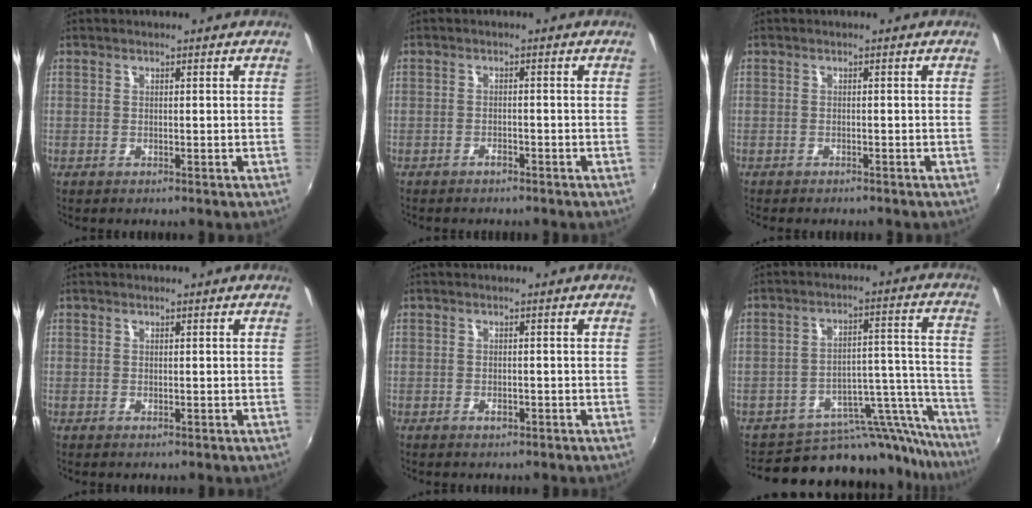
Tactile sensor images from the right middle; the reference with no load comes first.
{"total": 1.6, "force": [-1.5, 0.5, 0.5], "torque": [-0.015, 0.000, -0.024]}
{"total": 1.9, "force": [-1.8, 0.4, 0.6], "torque": [-0.019, -0.011, -0.026]}
{"total": 0.0}
{"total": 1.1, "force": [-0.8, 0.6, 0.6], "torque": [-0.011, 0.000, -0.010]}
{"total": 22.0, "force": [-20.3, 6.7, 5.2], "torque": [-0.062, 0.043, -0.279]}